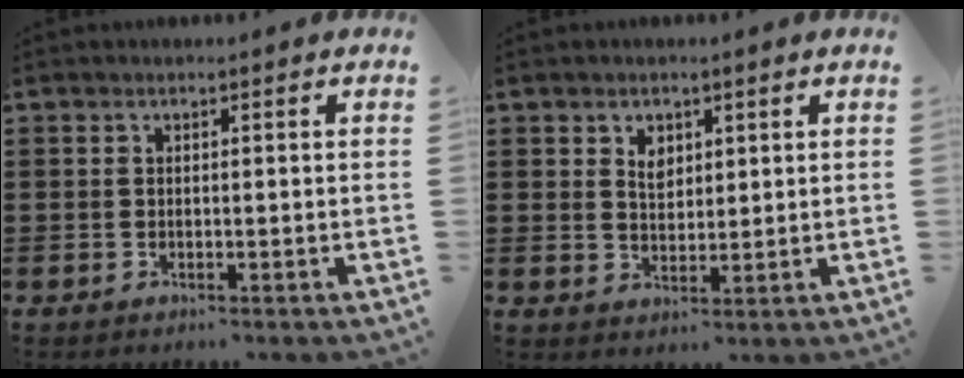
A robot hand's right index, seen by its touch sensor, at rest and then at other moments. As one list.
[{"total": 2.8, "force": [1.4, 1.8, 1.6], "torque": [-0.029, 0.004, 0.024]}]